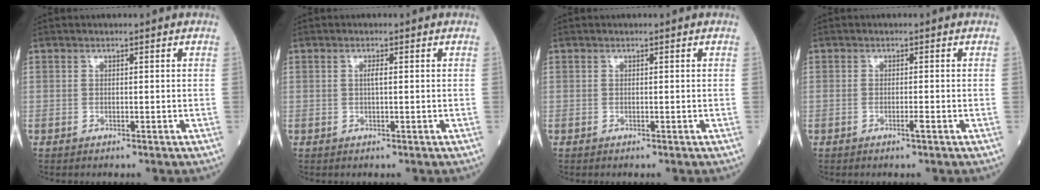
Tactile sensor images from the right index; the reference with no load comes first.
{"total": 1.0, "force": [0.1, 0.0, 1.0], "torque": [-0.022, 0.001, 0.000]}
{"total": 0.0}
{"total": 1.0, "force": [-0.5, -0.1, 0.8], "torque": [-0.018, -0.001, -0.010]}